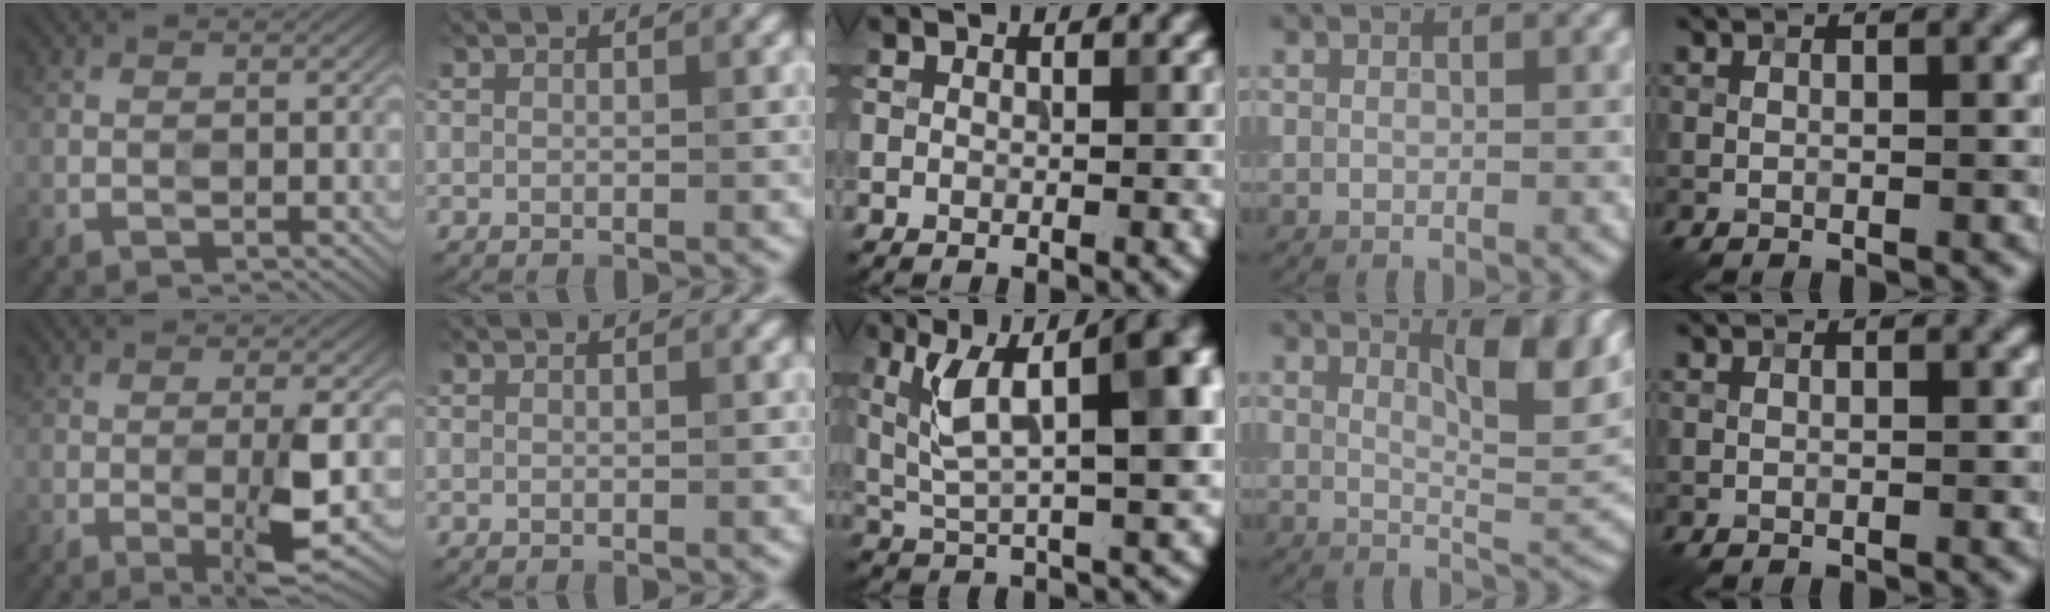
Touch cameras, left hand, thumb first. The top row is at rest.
{"thumb": {"total": 5.3, "force": [-1.7, 0.5, 5.0], "torque": [-0.074, 0.006, -0.023]}, "middle": {"total": 12.5, "force": [4.0, 4.9, 10.8], "torque": [-0.174, 0.006, 0.073]}, "ring": {"total": 6.4, "force": [2.8, 1.9, 5.4], "torque": [-0.073, -0.002, 0.045]}}